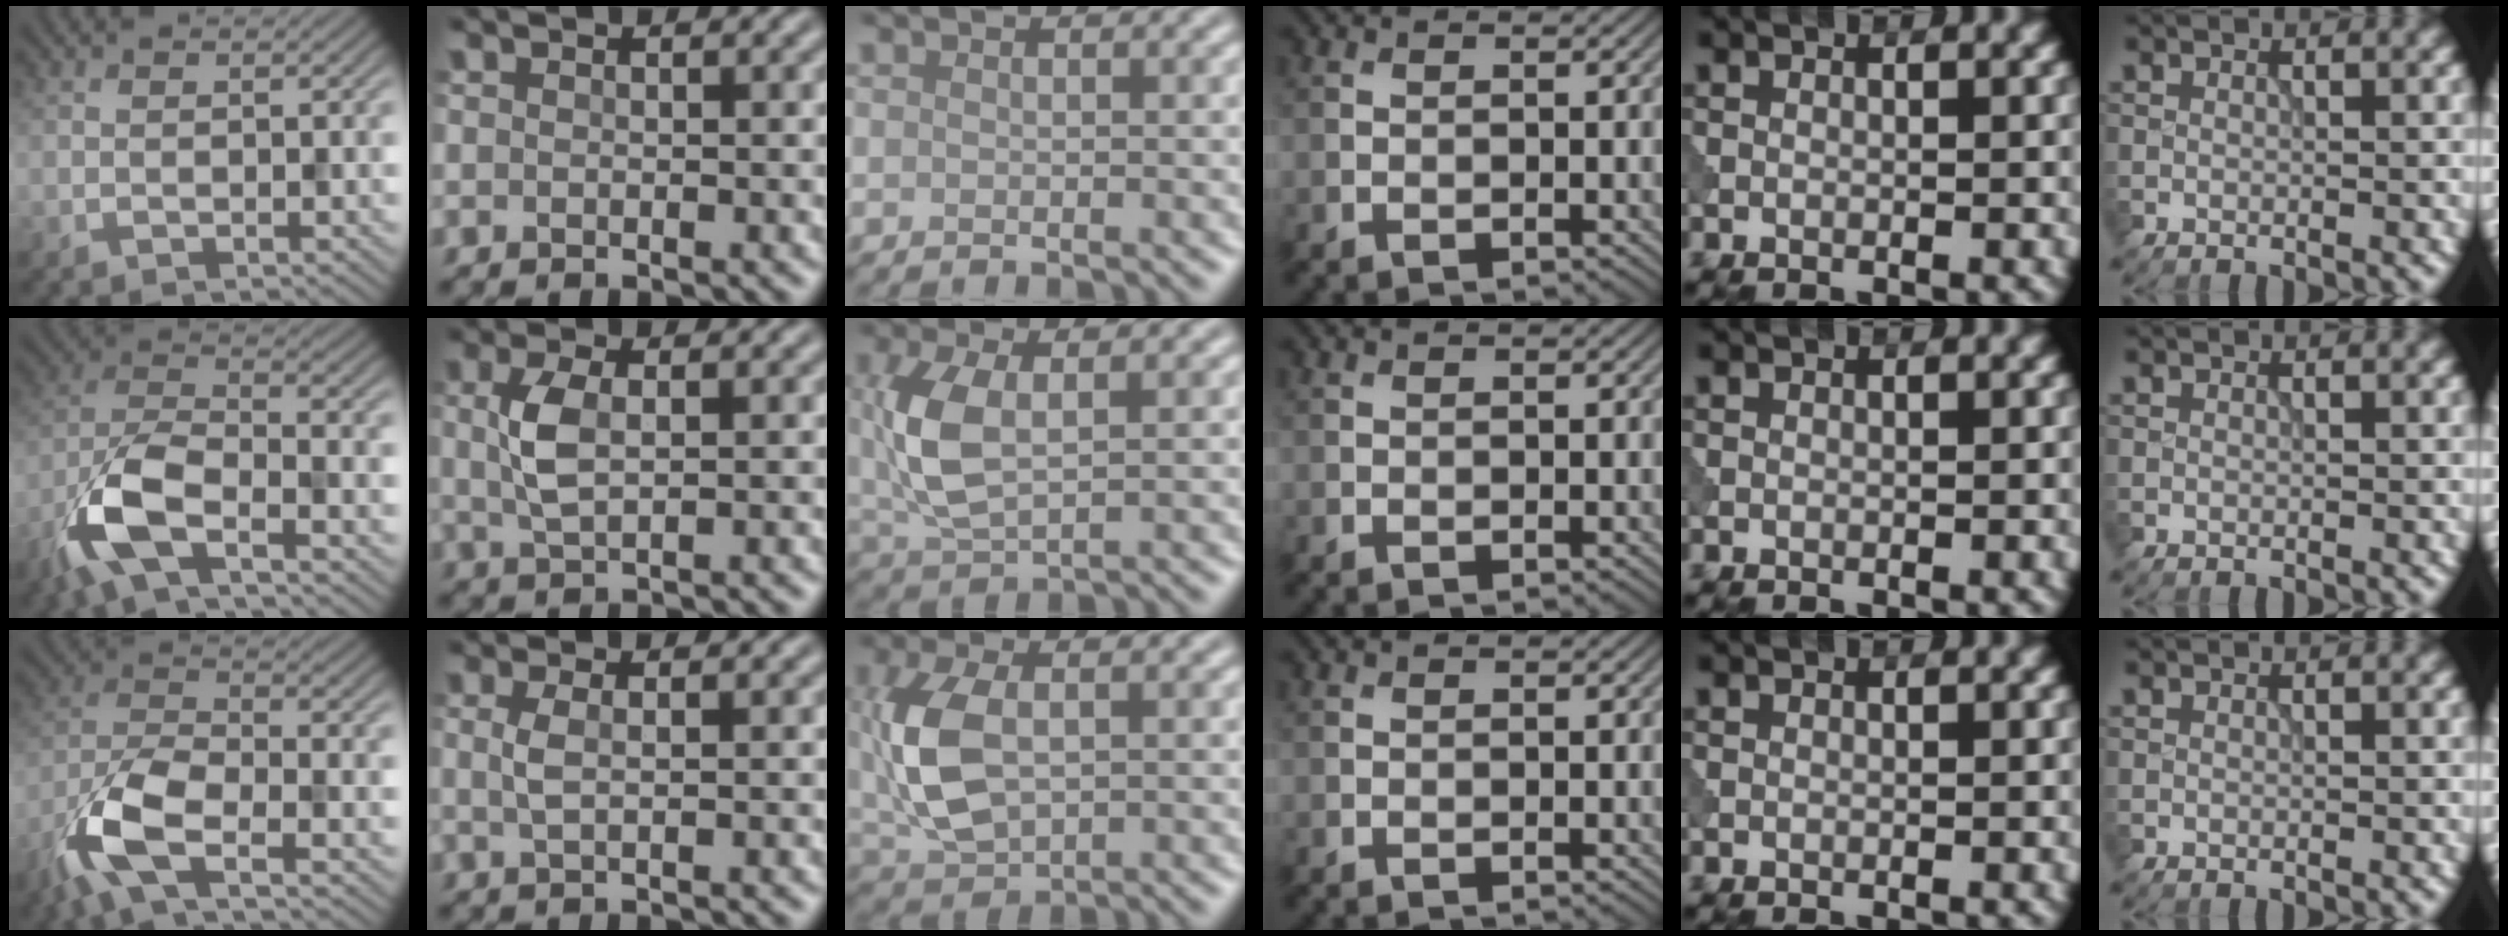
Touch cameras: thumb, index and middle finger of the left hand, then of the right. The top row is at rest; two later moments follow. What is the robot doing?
{"motion": "wipe", "object": "makeup brush"}